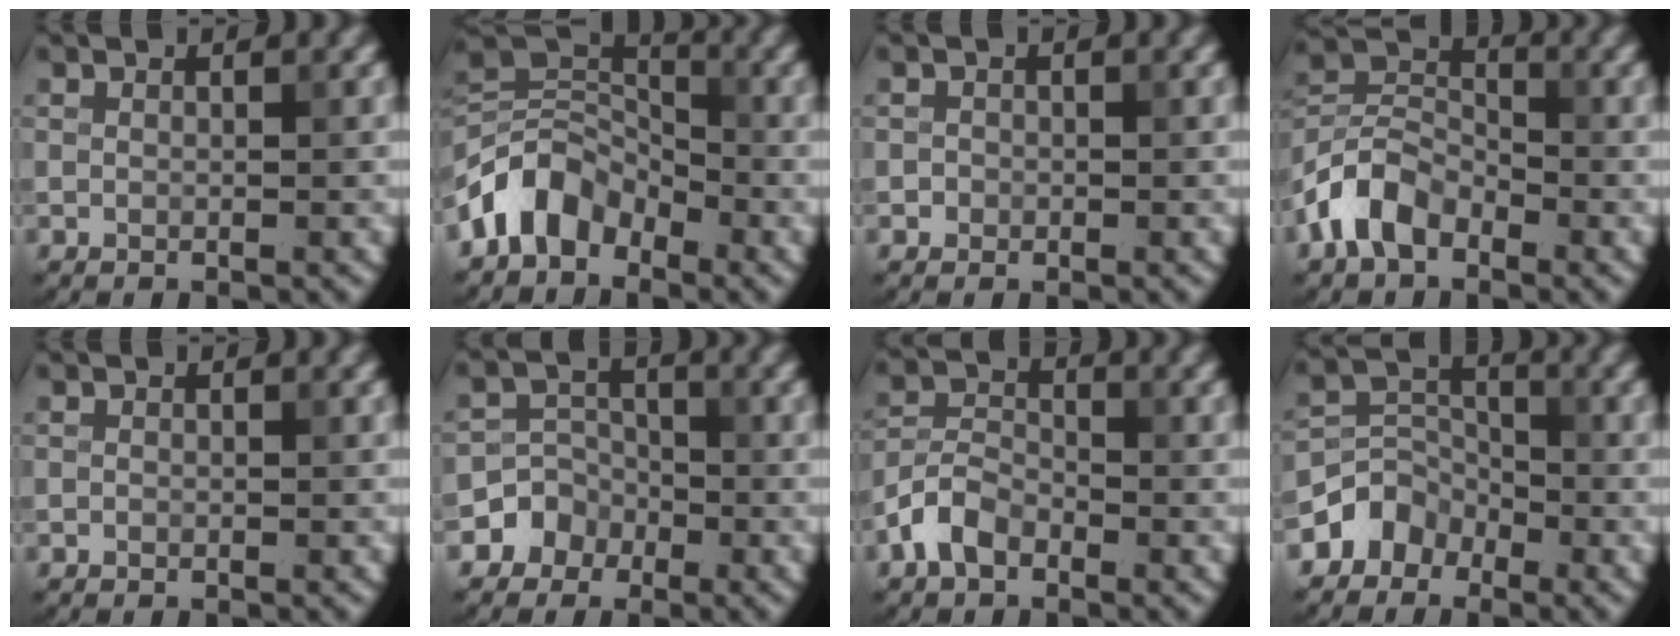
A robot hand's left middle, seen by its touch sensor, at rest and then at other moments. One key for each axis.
{"total": 5.4, "fx": -3.4, "fy": 3.5, "fz": 2.4, "tx": -0.033, "ty": 0.007, "tz": -0.078}
{"total": 0.7, "fx": -0.3, "fy": 0.6, "fz": 0.0, "tx": 0.005, "ty": -0.002, "tz": -0.005}
{"total": 5.7, "fx": -3.2, "fy": 3.5, "fz": 3.1, "tx": -0.061, "ty": 0.006, "tz": -0.076}
{"total": 0.0}
{"total": 3.6, "fx": -1.9, "fy": 3.1, "fz": 0.2, "tx": 0.031, "ty": 0.009, "tz": -0.049}
{"total": 3.5, "fx": -2.2, "fy": 2.1, "fz": 1.9, "tx": -0.035, "ty": 0.007, "tz": -0.053}
{"total": 3.2, "fx": -2.1, "fy": 2.4, "fz": 0.4, "tx": 0.002, "ty": 0.009, "tz": -0.044}